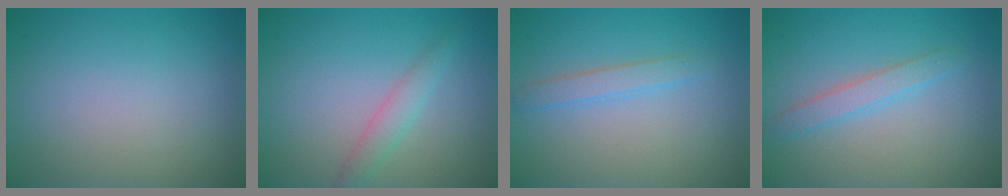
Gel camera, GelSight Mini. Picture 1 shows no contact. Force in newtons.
{"total": 1.9, "press": 1.9, "slide": 0.0}
{"total": 1.7, "press": 1.7, "slide": 0.0}
{"total": 2.0, "press": 2.0, "slide": 0.2}